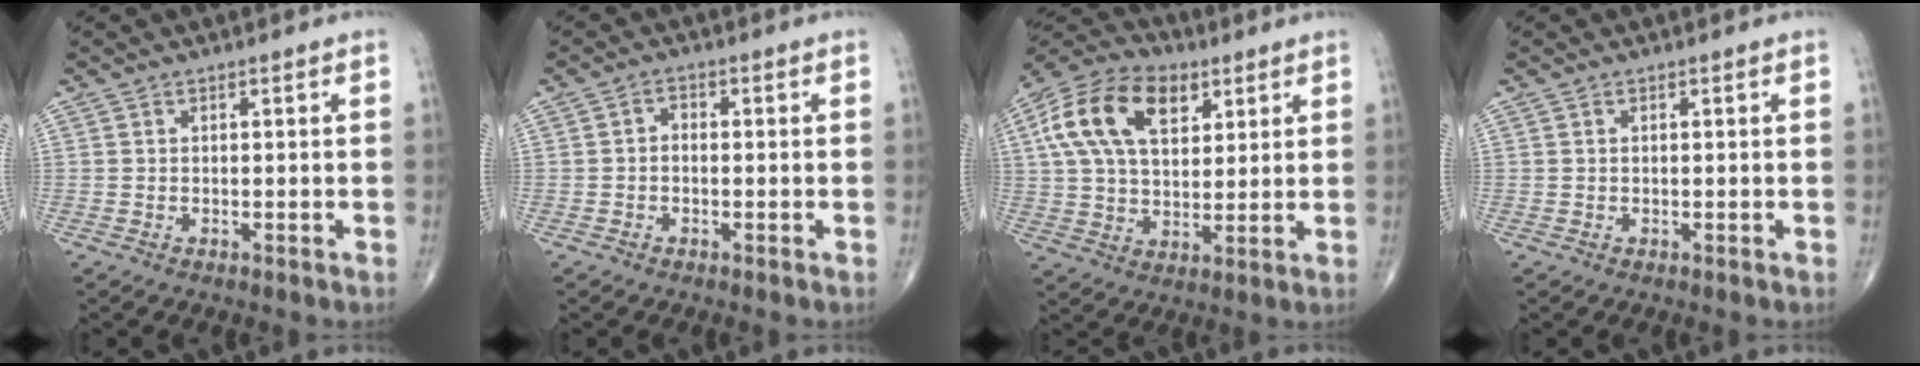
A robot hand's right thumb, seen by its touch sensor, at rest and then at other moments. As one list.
[{"total": 1.8, "force": [-0.3, 1.3, 1.2], "torque": [-0.012, 0.009, -0.011]}, {"total": 17.6, "force": [6.5, 10.6, 12.4], "torque": [-0.216, 0.003, 0.109]}, {"total": 0.0}]